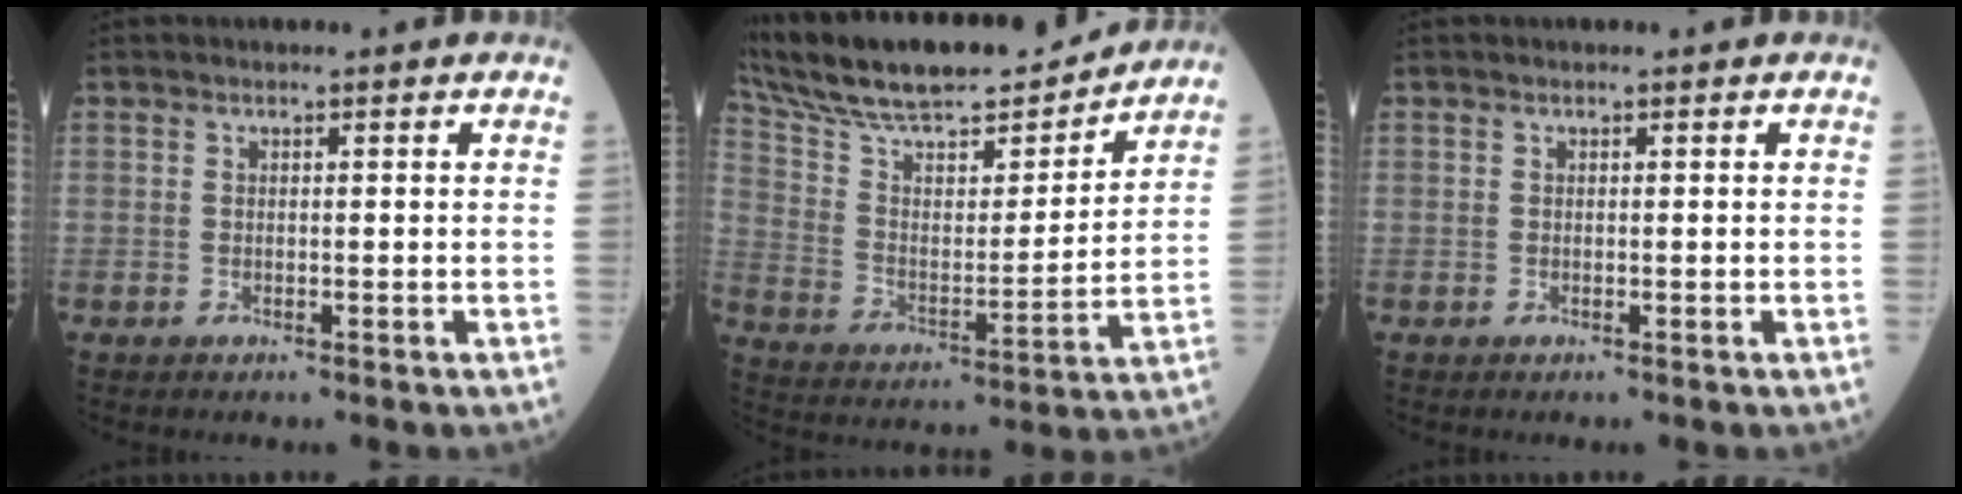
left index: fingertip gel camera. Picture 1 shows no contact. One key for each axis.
{"total": 22.7, "fx": 20.0, "fy": 4.0, "fz": 9.9, "tx": -0.177, "ty": 0.017, "tz": 0.323}
{"total": 0.0}